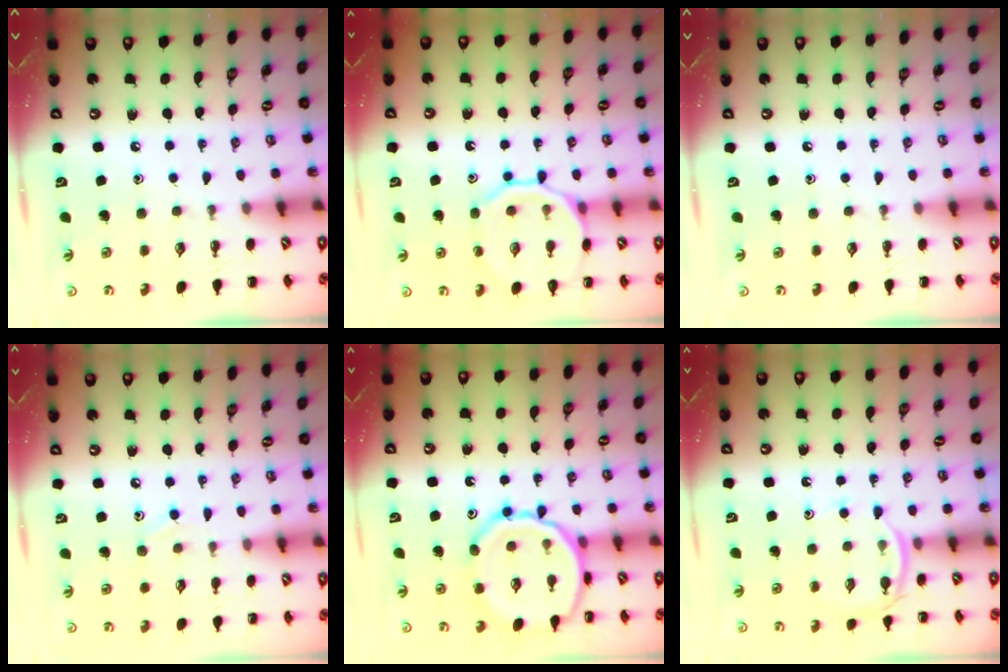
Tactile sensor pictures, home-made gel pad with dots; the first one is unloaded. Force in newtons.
{"total": 13.0, "press": 12.9, "slide": 1.5}
{"total": 0.0}
{"total": 7.2, "press": 6.7, "slide": 2.7}
{"total": 13.3, "press": 13.2, "slide": 1.2}
{"total": 5.1, "press": 4.8, "slide": 1.5}